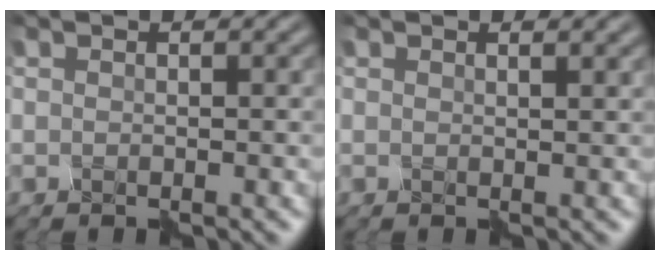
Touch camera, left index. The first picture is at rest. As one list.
[{"total": 0.9, "force": [0.8, 0.2, 0.4], "torque": [0.001, 0.000, 0.004]}]